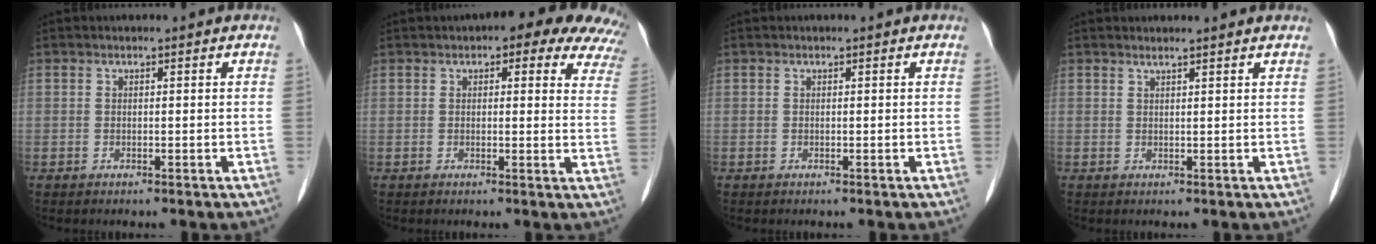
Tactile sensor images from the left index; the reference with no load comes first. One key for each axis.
{"total": 13.4, "fx": 10.1, "fy": 4.5, "fz": 7.5, "tx": -0.062, "ty": 0.013, "tz": 0.095}
{"total": 0.0}
{"total": 2.6, "fx": 2.5, "fy": -0.3, "fz": 0.9, "tx": -0.018, "ty": 0.009, "tz": 0.033}